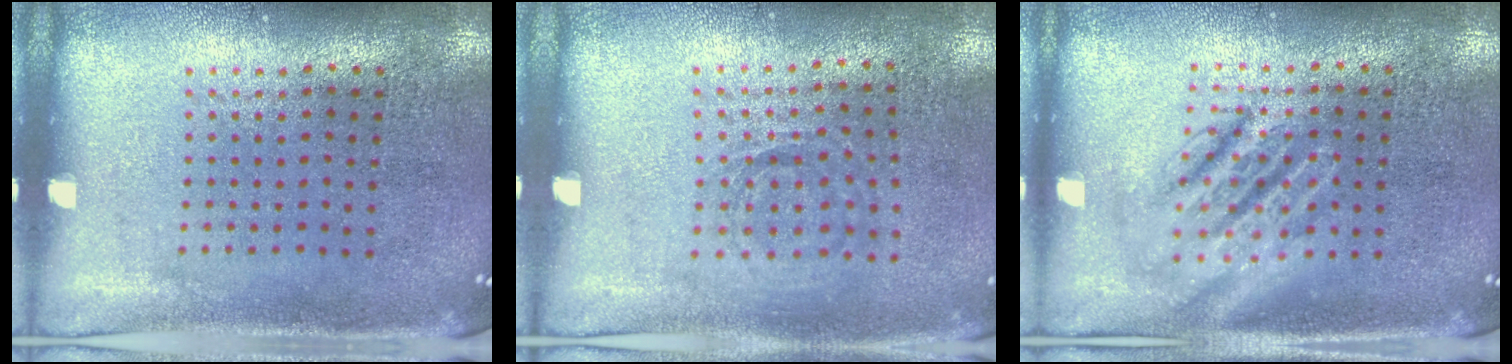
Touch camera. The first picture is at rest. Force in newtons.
{"total": 0.9, "press": 0.8, "slide": 0.4}
{"total": 2.8, "press": 2.8, "slide": 0.3}